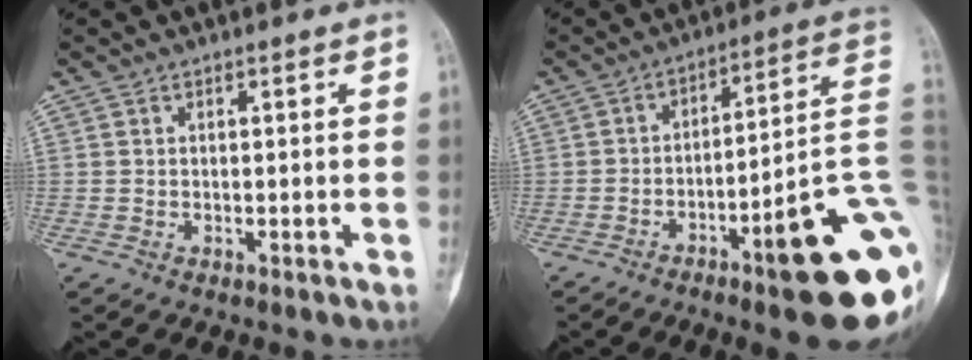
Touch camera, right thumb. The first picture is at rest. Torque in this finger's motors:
{"motor_torque": [3.43, 1.41, 1.34, -1.43, 0.46]}